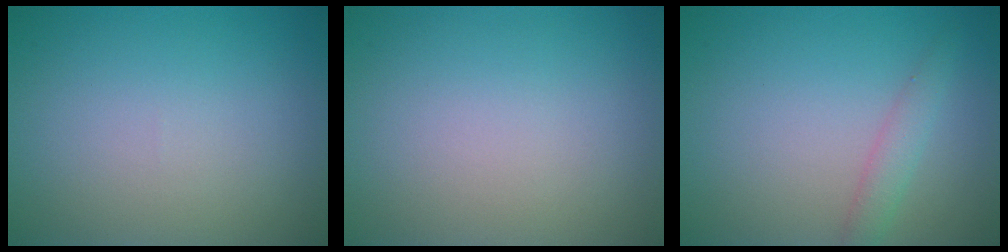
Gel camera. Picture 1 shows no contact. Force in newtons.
{"total": 0.0}
{"total": 1.7, "press": 1.7, "slide": 0.1}